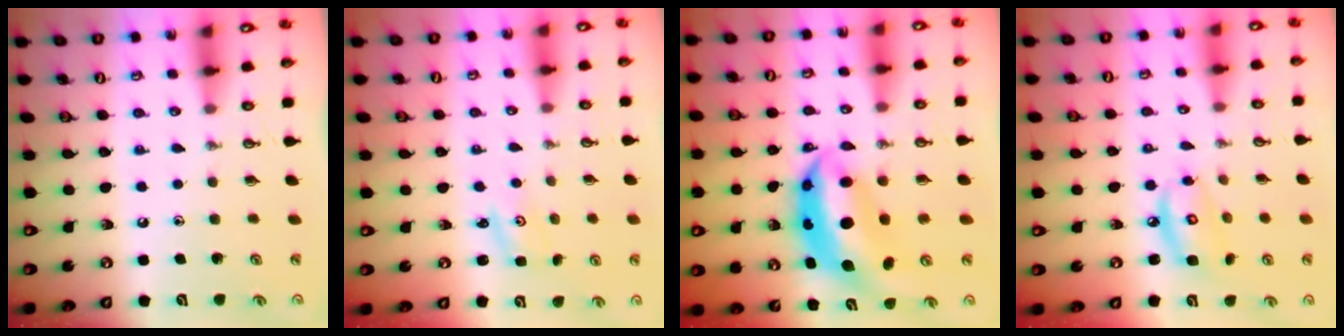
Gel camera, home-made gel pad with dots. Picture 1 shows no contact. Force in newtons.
{"total": 1.5, "press": 1.5, "slide": 0.3}
{"total": 10.4, "press": 10.4, "slide": 1.0}
{"total": 7.9, "press": 7.9, "slide": 0.6}